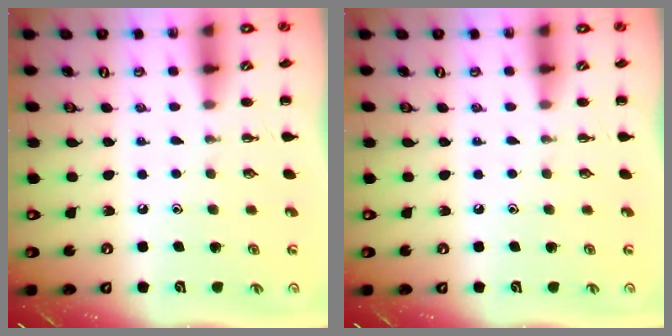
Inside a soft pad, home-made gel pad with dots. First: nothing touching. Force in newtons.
{"total": 0.0}